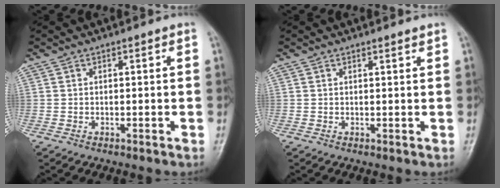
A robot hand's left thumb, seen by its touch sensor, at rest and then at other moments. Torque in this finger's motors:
{"motor_torque": [-0.17, -0.08, -0.16, -0.11, 0.02]}